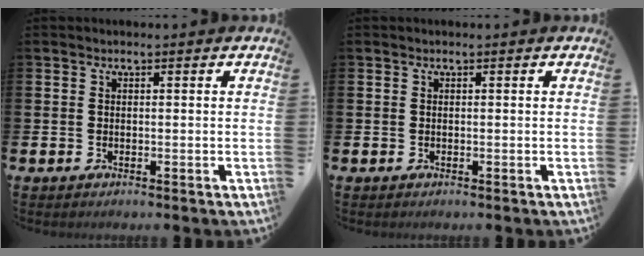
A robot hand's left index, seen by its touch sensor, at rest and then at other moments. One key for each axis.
{"total": 0.0}